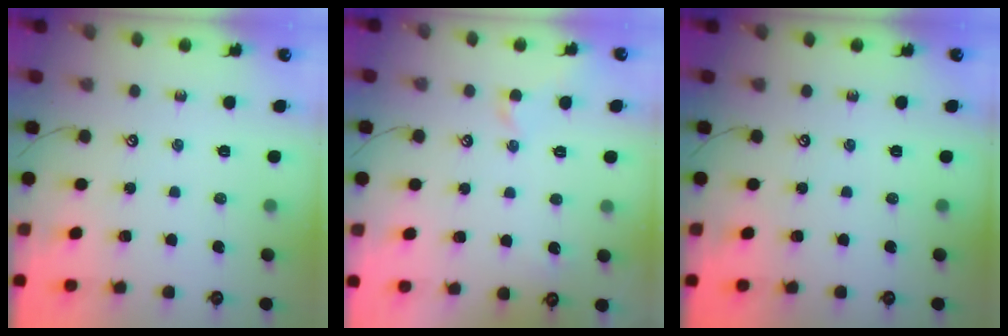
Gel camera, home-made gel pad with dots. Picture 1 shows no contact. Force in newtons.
{"total": 0.9, "press": 0.8, "slide": 0.4}
{"total": 0.0}